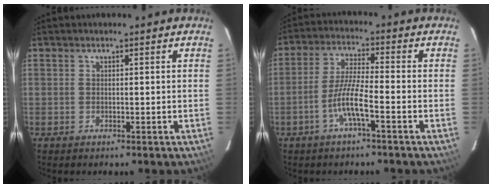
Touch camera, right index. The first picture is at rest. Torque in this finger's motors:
{"motor_torque": [1.35, -0.59, 0.72, 0.17]}